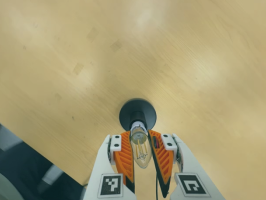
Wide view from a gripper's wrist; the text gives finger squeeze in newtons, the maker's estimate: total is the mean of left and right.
{"total": 23.3, "left": 23.5, "right": 23.1}